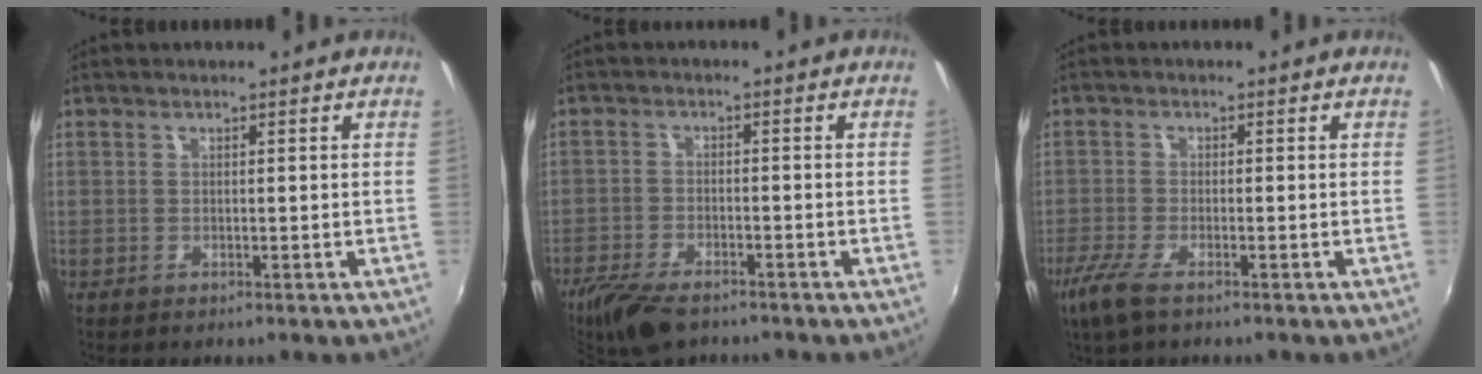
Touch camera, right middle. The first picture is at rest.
{"total": 9.6, "force": [-7.5, 3.4, 5.0], "torque": [-0.125, -0.025, -0.137]}
{"total": 5.4, "force": [-3.6, 1.3, 3.8], "torque": [-0.097, -0.015, -0.071]}